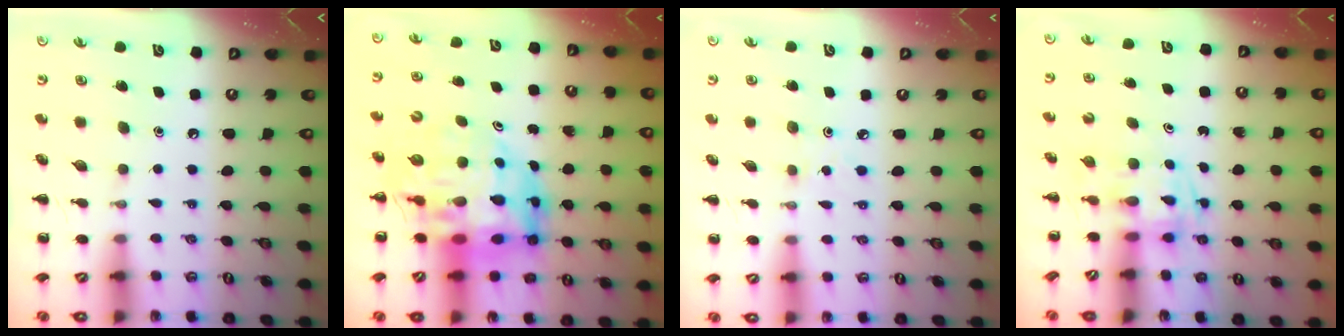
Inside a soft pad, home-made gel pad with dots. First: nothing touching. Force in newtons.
{"total": 16.6, "press": 15.8, "slide": 5.1}
{"total": 1.5, "press": 1.4, "slide": 0.6}
{"total": 2.4, "press": 2.2, "slide": 1.1}